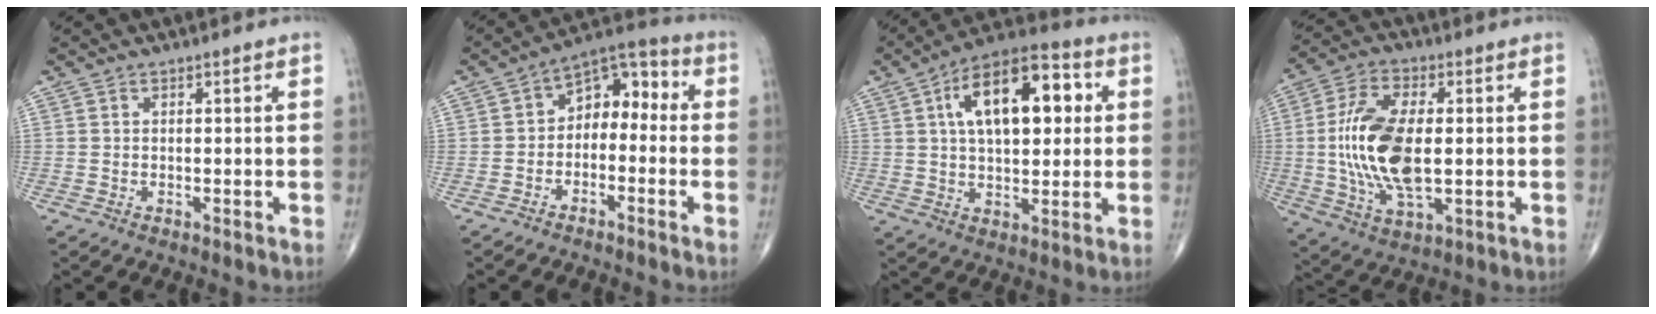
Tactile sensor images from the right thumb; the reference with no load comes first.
{"total": 8.7, "force": [-1.1, 5.9, 6.3], "torque": [-0.060, 0.050, -0.037]}
{"total": 17.2, "force": [4.3, 8.6, 14.3], "torque": [-0.205, 0.019, 0.061]}
{"total": 16.1, "force": [0.0, 7.6, 14.2], "torque": [-0.288, -0.003, 0.002]}